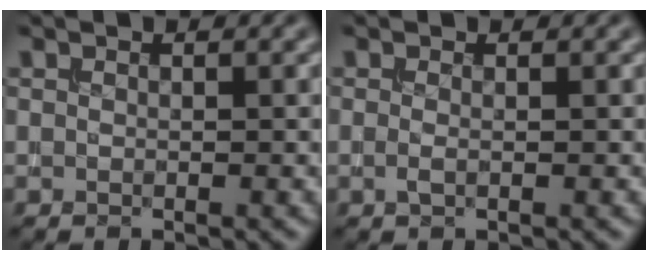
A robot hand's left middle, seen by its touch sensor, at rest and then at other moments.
{"total": 0.6, "force": [-0.2, 0.1, 0.6], "torque": [-0.015, 0.003, -0.004]}